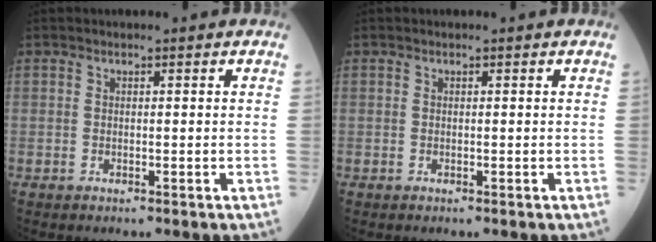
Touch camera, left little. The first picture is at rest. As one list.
[{"total": 0.0}]